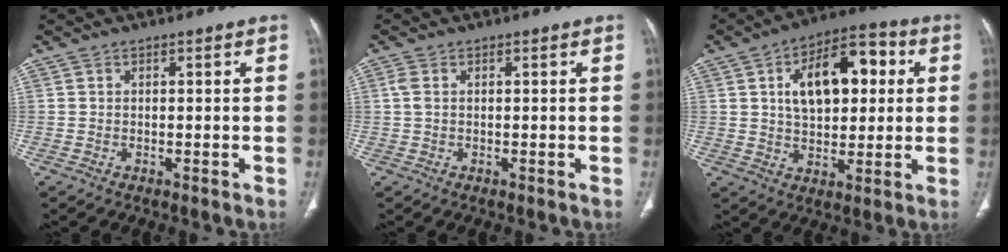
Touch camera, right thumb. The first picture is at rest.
{"total": 1.6, "force": [0.3, 0.8, 1.3], "torque": [-0.042, 0.008, 0.008]}
{"total": 15.7, "force": [3.8, 8.8, 12.5], "torque": [-0.164, 0.015, 0.057]}